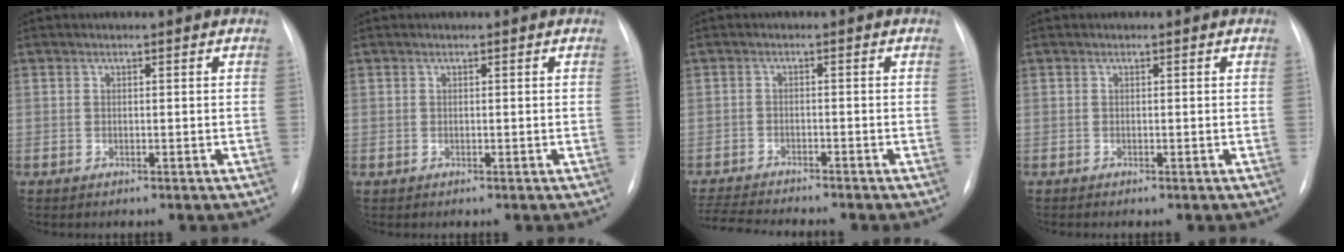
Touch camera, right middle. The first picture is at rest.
{"total": 0.0}
{"total": 8.9, "force": [-8.3, 0.4, 3.2], "torque": [-0.055, -0.013, -0.135]}
{"total": 0.0}